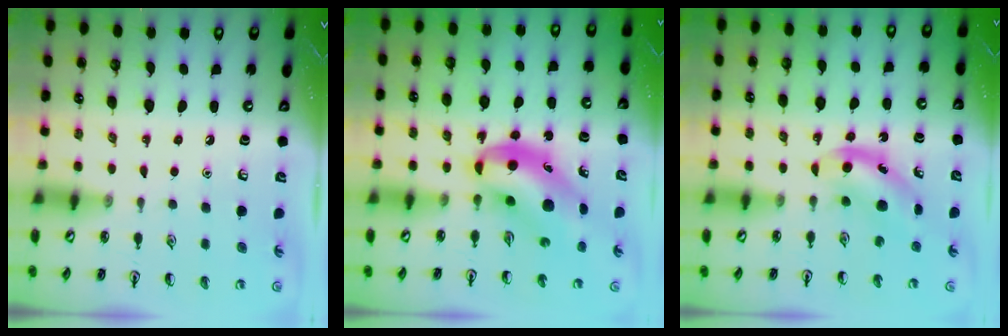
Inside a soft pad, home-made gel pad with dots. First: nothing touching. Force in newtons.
{"total": 8.4, "press": 8.1, "slide": 2.5}
{"total": 4.9, "press": 4.8, "slide": 0.9}